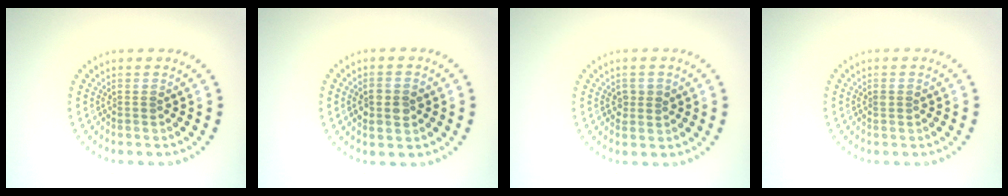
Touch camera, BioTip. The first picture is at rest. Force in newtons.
{"total": 2.9, "press": 2.9, "slide": 0.2}
{"total": 1.4, "press": 1.3, "slide": 0.4}
{"total": 0.5, "press": 0.5, "slide": 0.1}